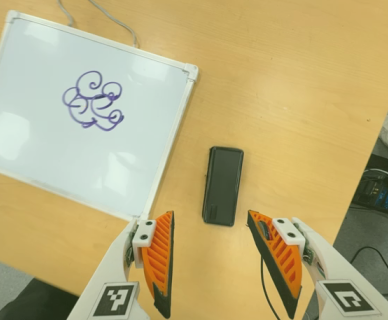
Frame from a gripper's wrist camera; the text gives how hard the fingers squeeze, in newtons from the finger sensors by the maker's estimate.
{"total": 0.0}